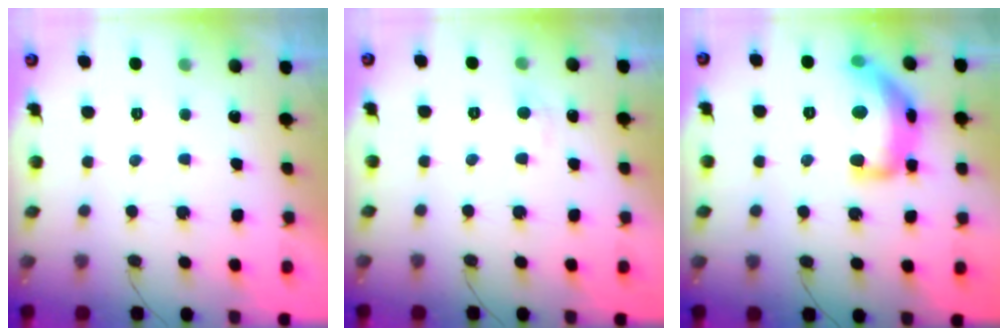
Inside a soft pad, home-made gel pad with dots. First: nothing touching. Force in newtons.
{"total": 2.8, "press": 2.7, "slide": 0.4}
{"total": 16.7, "press": 16.7, "slide": 0.9}